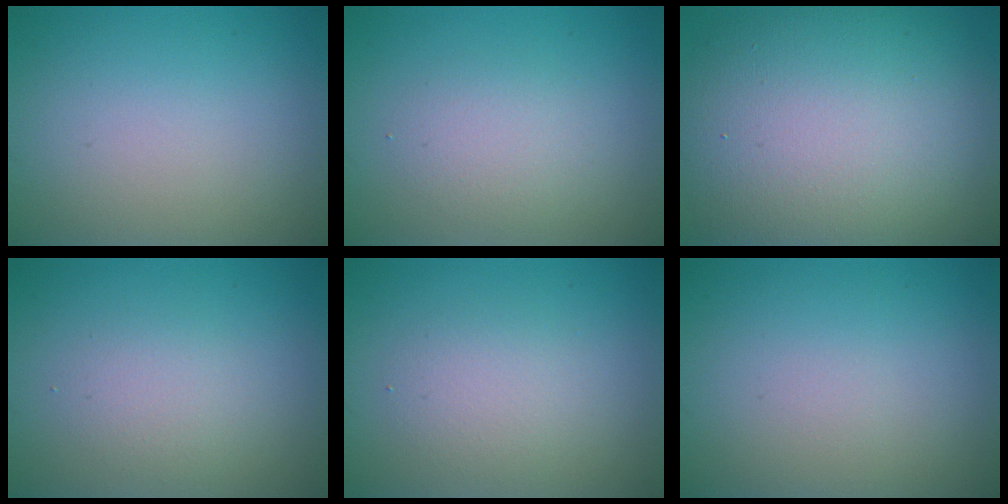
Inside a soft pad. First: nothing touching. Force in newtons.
{"total": 2.2, "press": 2.1, "slide": 0.2}
{"total": 15.8, "press": 15.8, "slide": 0.6}
{"total": 1.8, "press": 1.8, "slide": 0.0}
{"total": 2.4, "press": 2.4, "slide": 0.2}
{"total": 0.0}